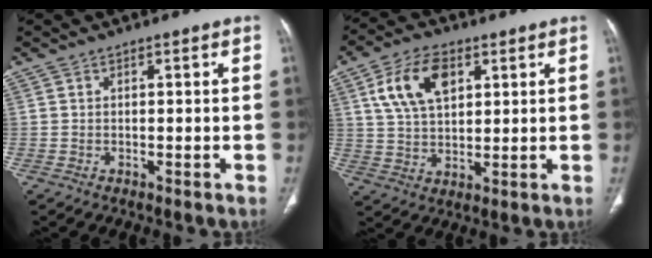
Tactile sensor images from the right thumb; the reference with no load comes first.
{"total": 11.6, "force": [4.4, 6.7, 8.3], "torque": [-0.144, -0.006, 0.085]}